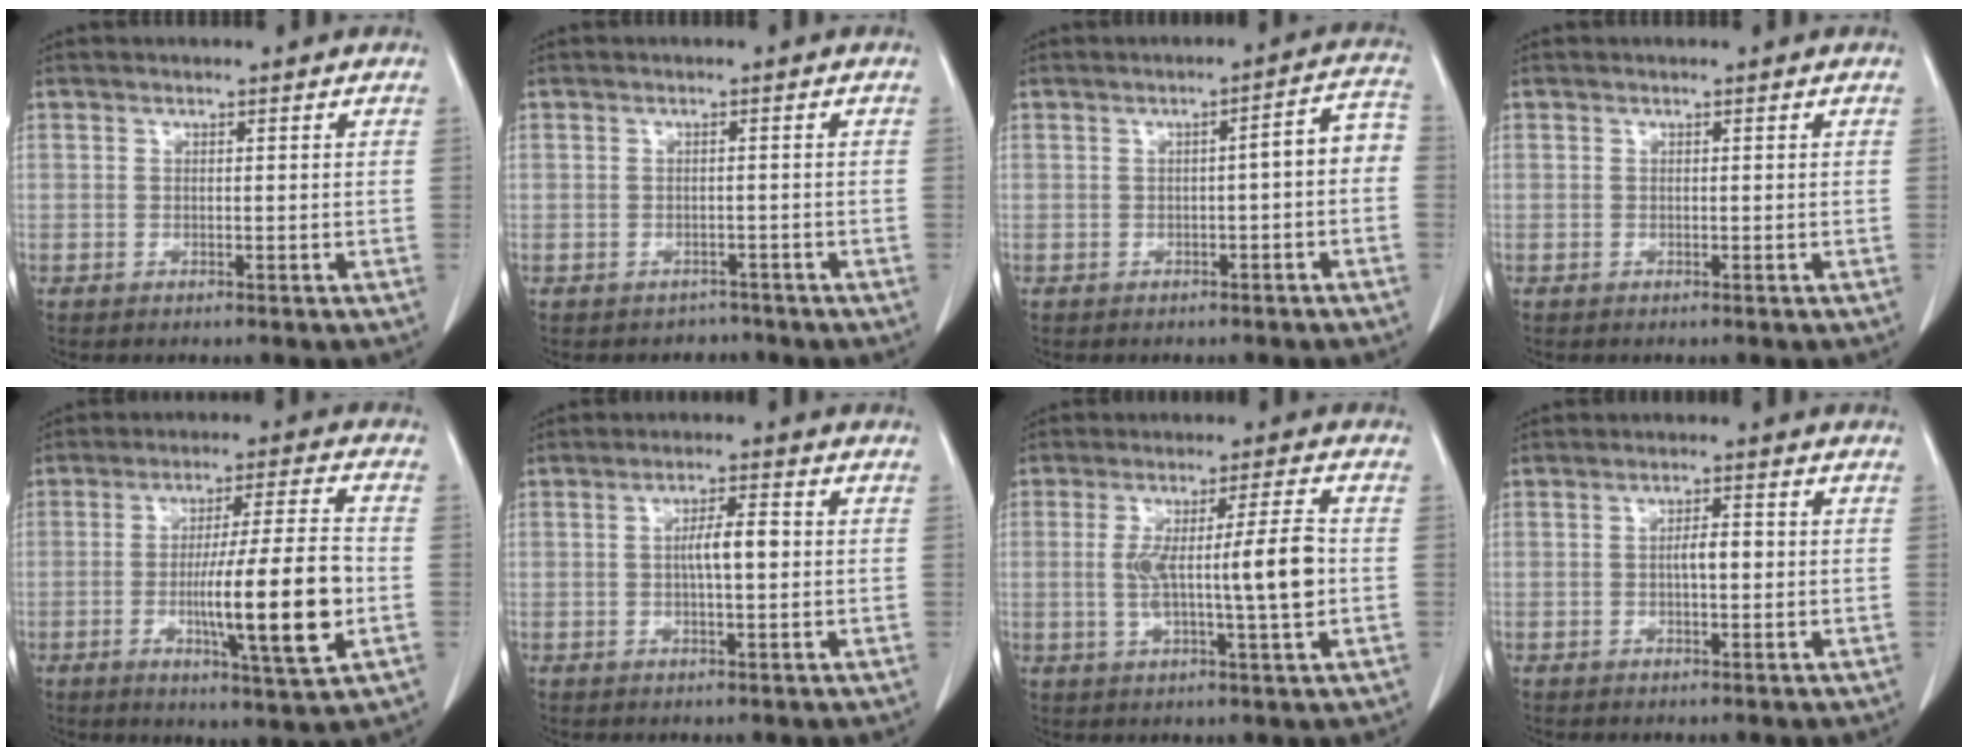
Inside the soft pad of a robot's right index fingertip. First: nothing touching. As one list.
[{"total": 2.1, "force": [-1.6, 1.2, -0.7], "torque": [0.005, 0.007, -0.024]}, {"total": 4.6, "force": [-0.8, 0.9, 4.5], "torque": [-0.054, 0.026, -0.012]}, {"total": 0.0}, {"total": 14.4, "force": [-2.9, 0.3, 14.1], "torque": [-0.227, -0.009, -0.046]}, {"total": 4.5, "force": [0.1, 0.9, 4.4], "torque": [-0.079, 0.006, 0.001]}, {"total": 10.2, "force": [-0.3, 0.3, 10.2], "torque": [-0.171, 0.010, -0.003]}, {"total": 2.3, "force": [-0.2, 0.6, 2.2], "torque": [-0.038, 0.004, -0.004]}]